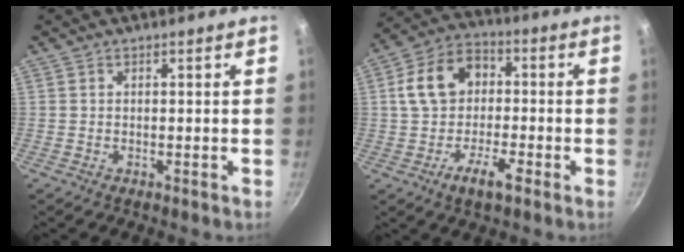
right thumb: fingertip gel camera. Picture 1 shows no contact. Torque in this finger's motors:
{"motor_torque": [-0.42, 0.76, 0.63, -0.59, 0.11]}